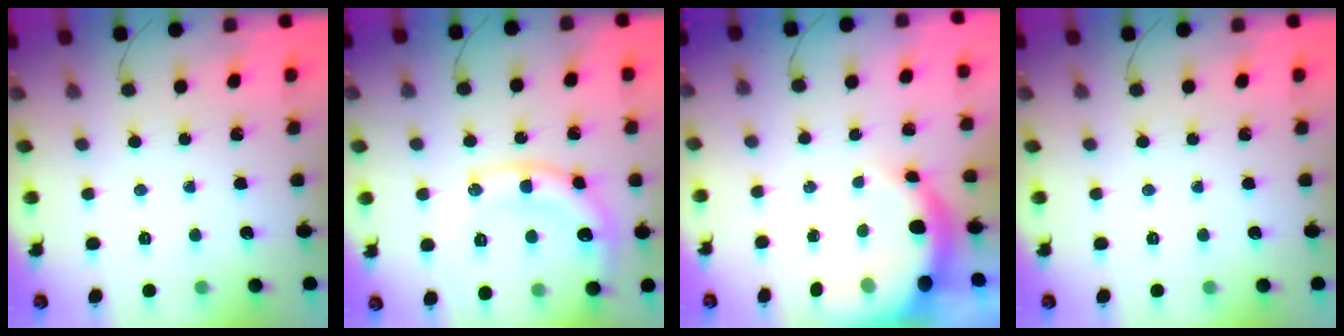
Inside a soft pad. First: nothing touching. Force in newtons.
{"total": 13.8, "press": 13.7, "slide": 1.5}
{"total": 8.4, "press": 8.3, "slide": 1.4}
{"total": 0.0}